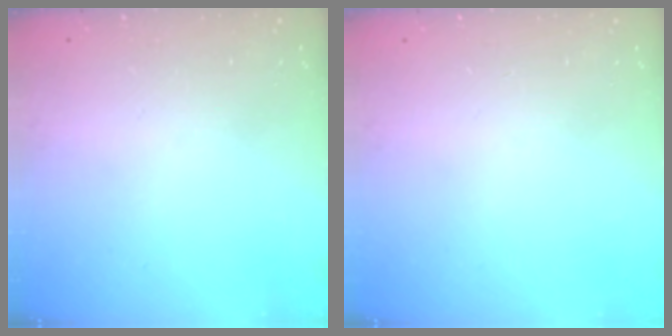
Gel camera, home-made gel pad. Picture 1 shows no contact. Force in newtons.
{"total": 0.0}